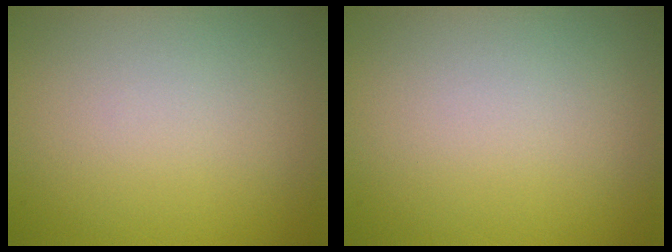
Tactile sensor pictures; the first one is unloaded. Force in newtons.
{"total": 0.0}